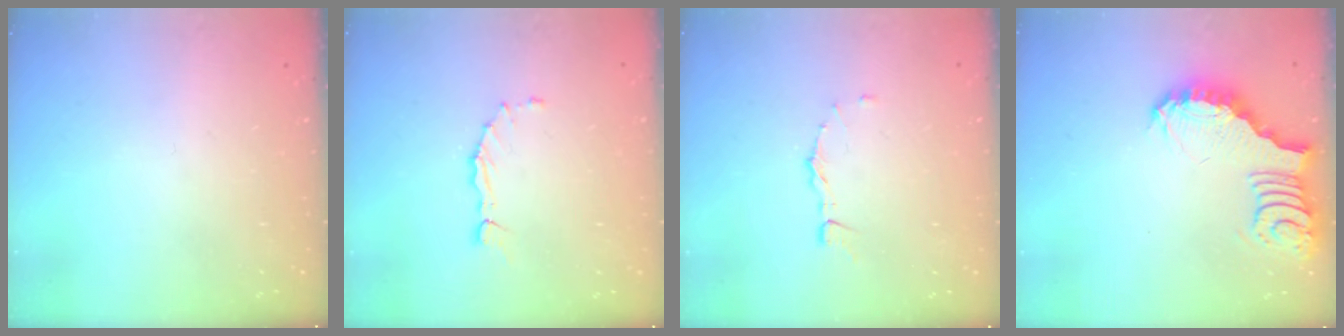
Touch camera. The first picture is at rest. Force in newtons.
{"total": 1.6, "press": 1.6, "slide": 0.3}
{"total": 4.6, "press": 4.6, "slide": 0.8}
{"total": 3.7, "press": 3.6, "slide": 0.6}